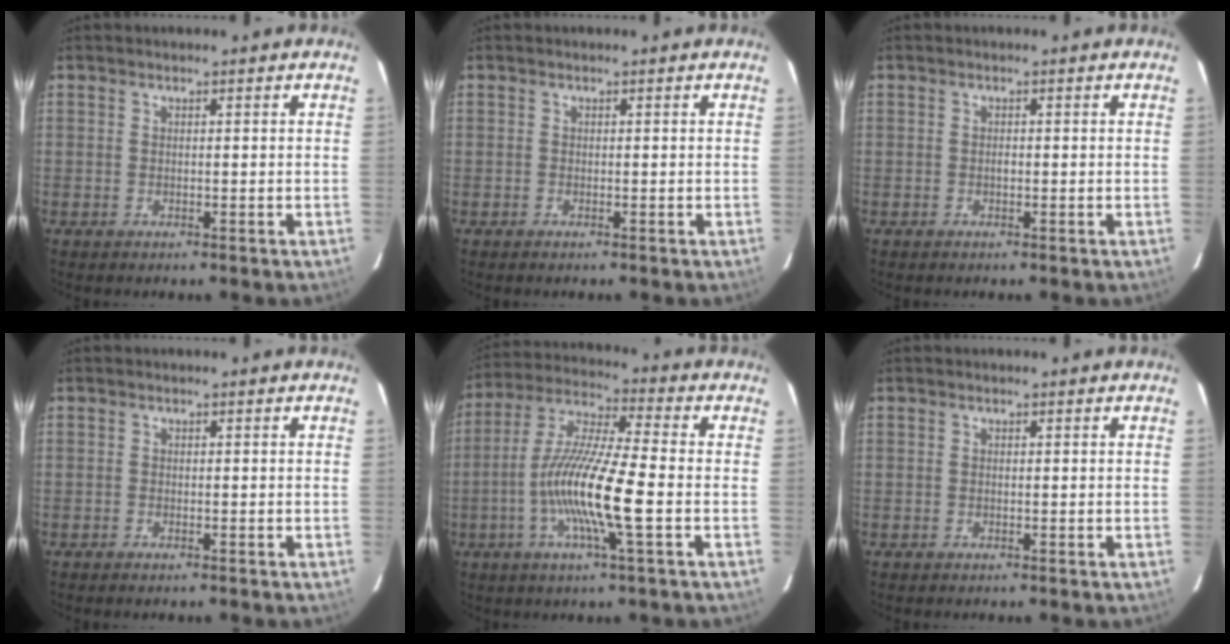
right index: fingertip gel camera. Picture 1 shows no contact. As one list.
[{"total": 0.0}, {"total": 0.6, "force": [-0.2, 0.4, 0.4], "torque": [-0.005, 0.002, -0.005]}, {"total": 0.8, "force": [-0.7, 0.2, 0.3], "torque": [-0.008, 0.000, -0.014]}, {"total": 14.5, "force": [-3.7, 0.9, 14.0], "torque": [-0.278, -0.001, -0.078]}, {"total": 0.0}]